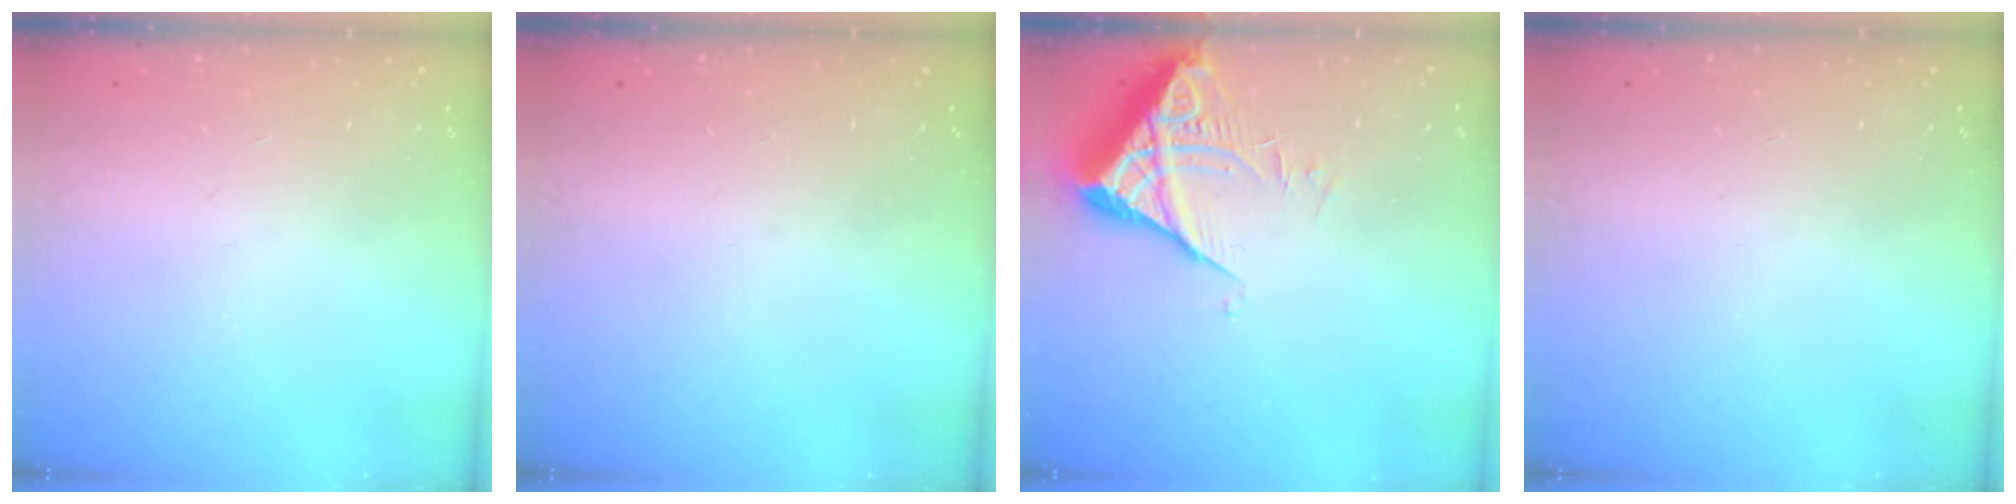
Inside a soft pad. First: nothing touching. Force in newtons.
{"total": 0.0}
{"total": 5.7, "press": 5.7, "slide": 0.5}
{"total": 0.0}